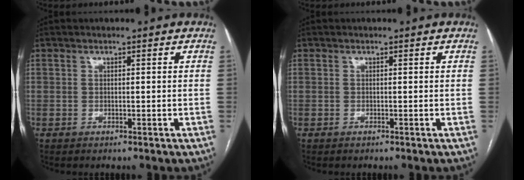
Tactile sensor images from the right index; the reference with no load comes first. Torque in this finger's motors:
{"motor_torque": [-0.18, 0.25, -0.17, -0.08]}